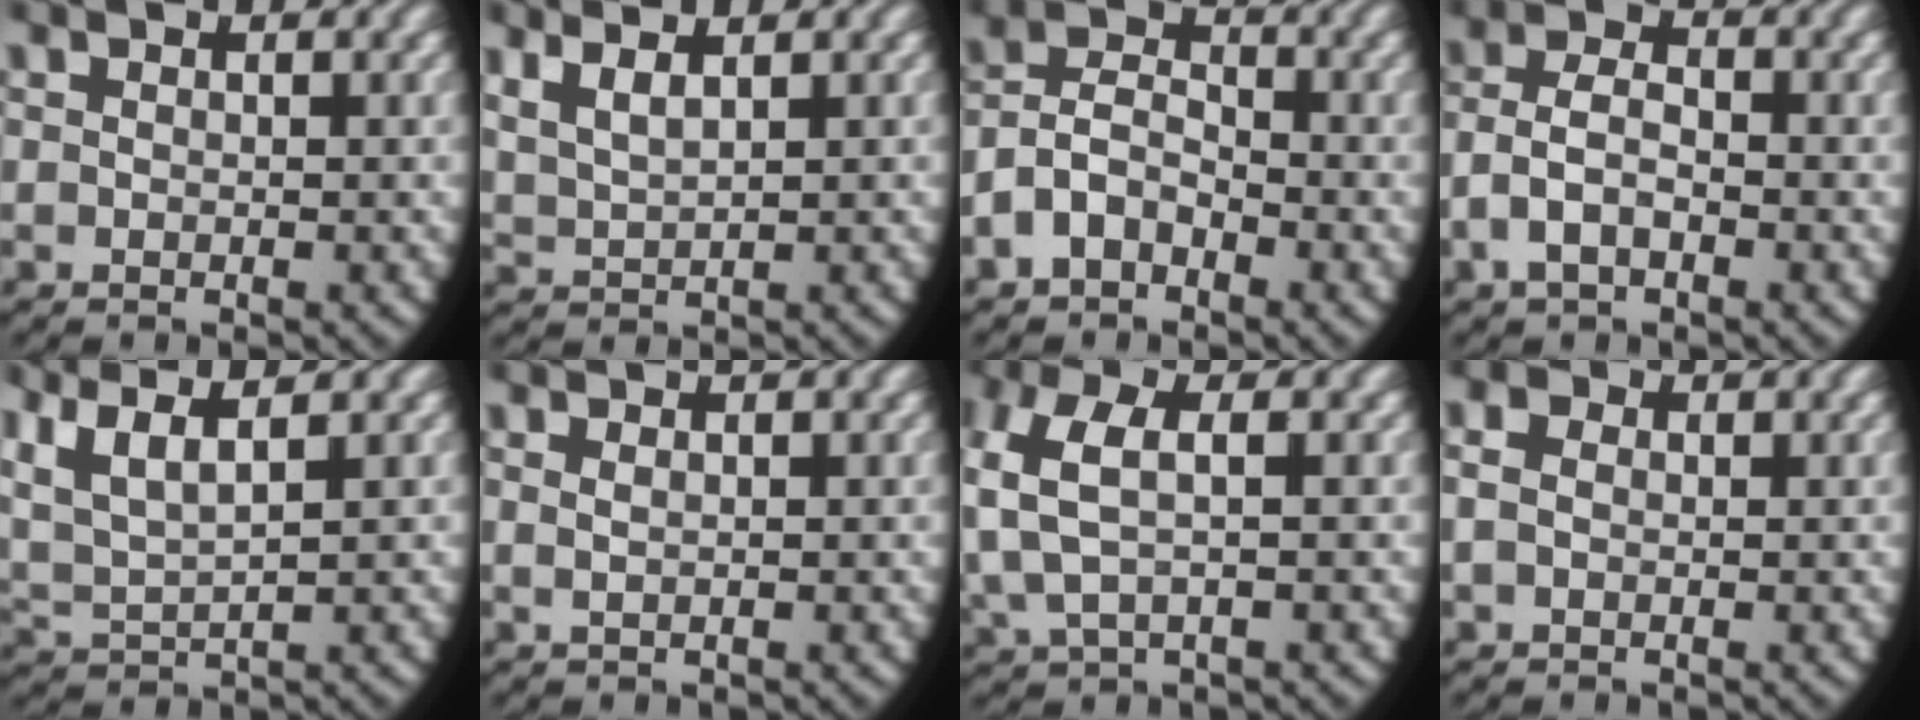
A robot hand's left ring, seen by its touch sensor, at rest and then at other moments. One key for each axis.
{"total": 4.3, "fx": 2.4, "fy": 2.6, "fz": 2.4, "tx": -0.059, "ty": 0.008, "tz": 0.044}
{"total": 6.2, "fx": -1.6, "fy": 5.2, "fz": 2.9, "tx": -0.067, "ty": -0.018, "tz": -0.030}
{"total": 4.7, "fx": -1.1, "fy": 3.6, "fz": 2.8, "tx": -0.074, "ty": -0.019, "tz": -0.015}
{"total": 8.8, "fx": 3.1, "fy": 6.4, "fz": 5.2, "tx": -0.139, "ty": -0.001, "tz": 0.049}
{"total": 0.5, "fx": 0.3, "fy": -0.3, "fz": 0.4, "tx": -0.011, "ty": -0.010, "tz": 0.014}
{"total": 5.1, "fx": 0.6, "fy": 3.4, "fz": 3.8, "tx": -0.110, "ty": -0.010, "tz": 0.020}
{"total": 2.1, "fx": 0.2, "fy": 1.8, "fz": 1.2, "tx": -0.028, "ty": -0.002, "tz": 0.003}